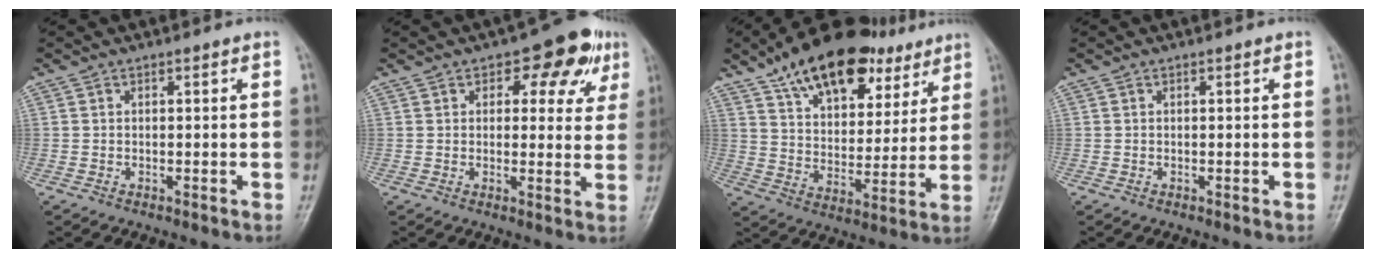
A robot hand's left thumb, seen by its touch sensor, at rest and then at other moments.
{"total": 9.7, "force": [4.6, 5.4, 6.6], "torque": [-0.034, -0.007, 0.050]}
{"total": 22.0, "force": [13.8, 11.4, 12.8], "torque": [-0.170, -0.028, 0.227]}
{"total": 0.0}